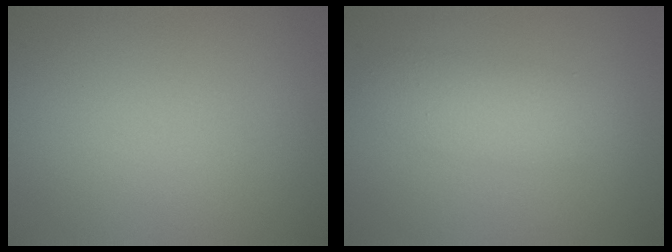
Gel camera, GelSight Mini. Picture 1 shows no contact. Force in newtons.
{"total": 3.0, "press": 3.0, "slide": 0.2}